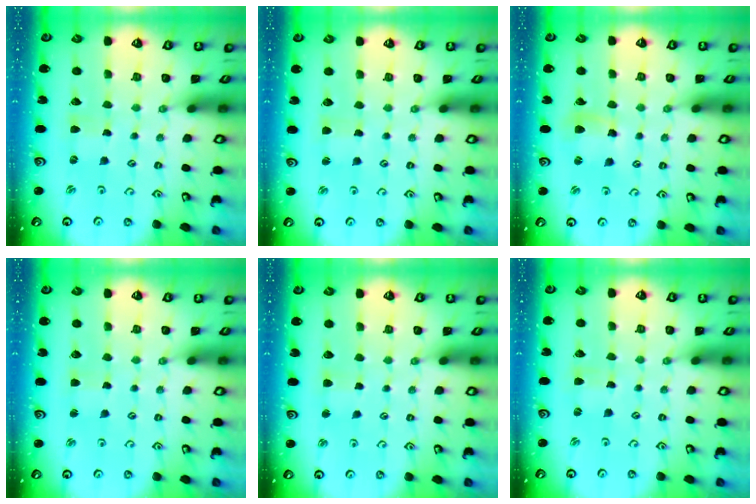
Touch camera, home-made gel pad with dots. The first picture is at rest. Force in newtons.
{"total": 1.3, "press": 1.3, "slide": 0.1}
{"total": 6.7, "press": 6.6, "slide": 0.8}
{"total": 1.9, "press": 1.9, "slide": 0.3}
{"total": 2.7, "press": 2.7, "slide": 0.3}
{"total": 0.0}